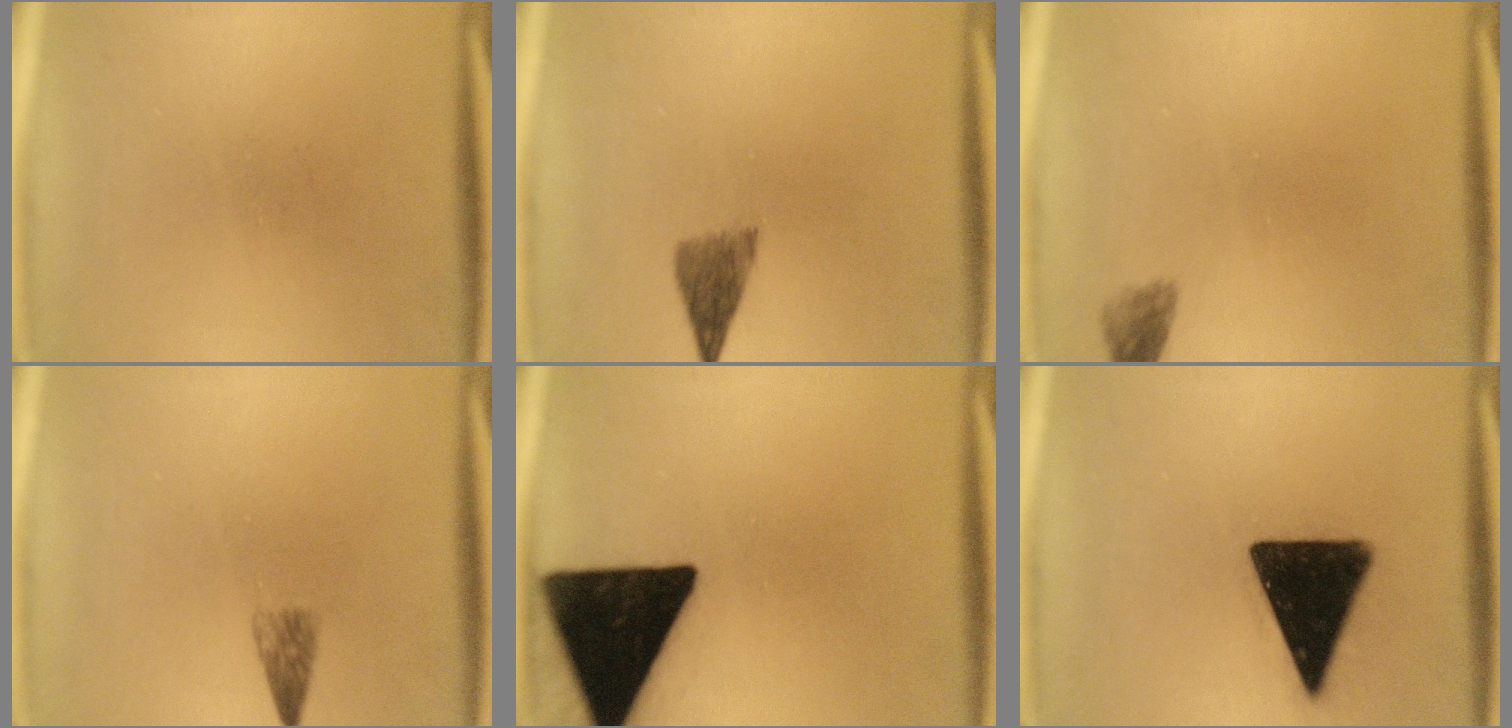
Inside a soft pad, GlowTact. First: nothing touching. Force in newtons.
{"total": 3.6}
{"total": 1.7}
{"total": 2.0}
{"total": 19.9}
{"total": 16.8}